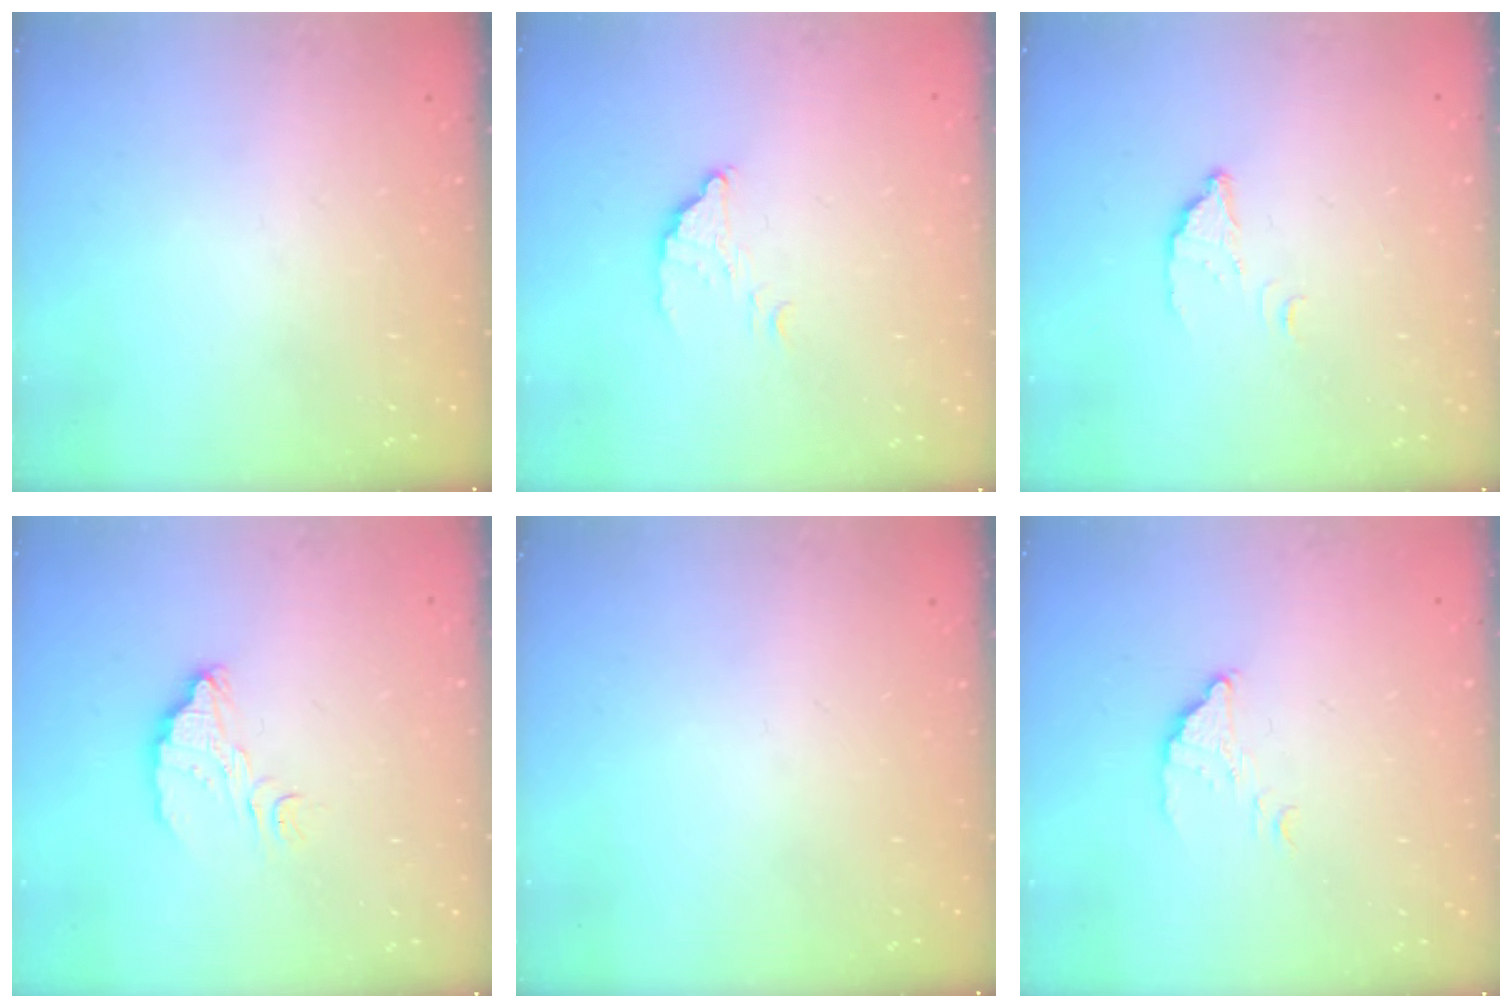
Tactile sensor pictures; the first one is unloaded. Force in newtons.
{"total": 2.3, "press": 2.3, "slide": 0.0}
{"total": 2.8, "press": 2.7, "slide": 0.2}
{"total": 6.2, "press": 6.2, "slide": 0.4}
{"total": 0.0}
{"total": 2.2, "press": 2.2, "slide": 0.0}